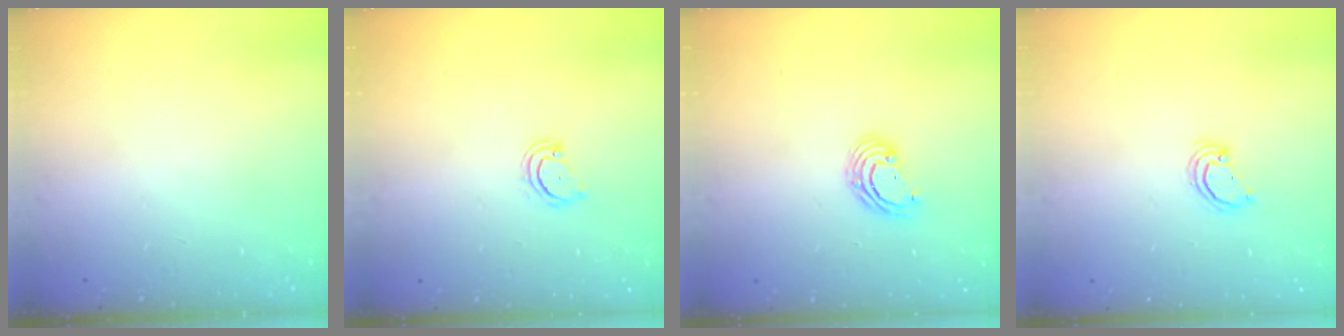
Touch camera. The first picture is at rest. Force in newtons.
{"total": 3.2, "press": 3.2, "slide": 0.3}
{"total": 5.3, "press": 5.3, "slide": 0.2}
{"total": 2.5, "press": 2.5, "slide": 0.2}